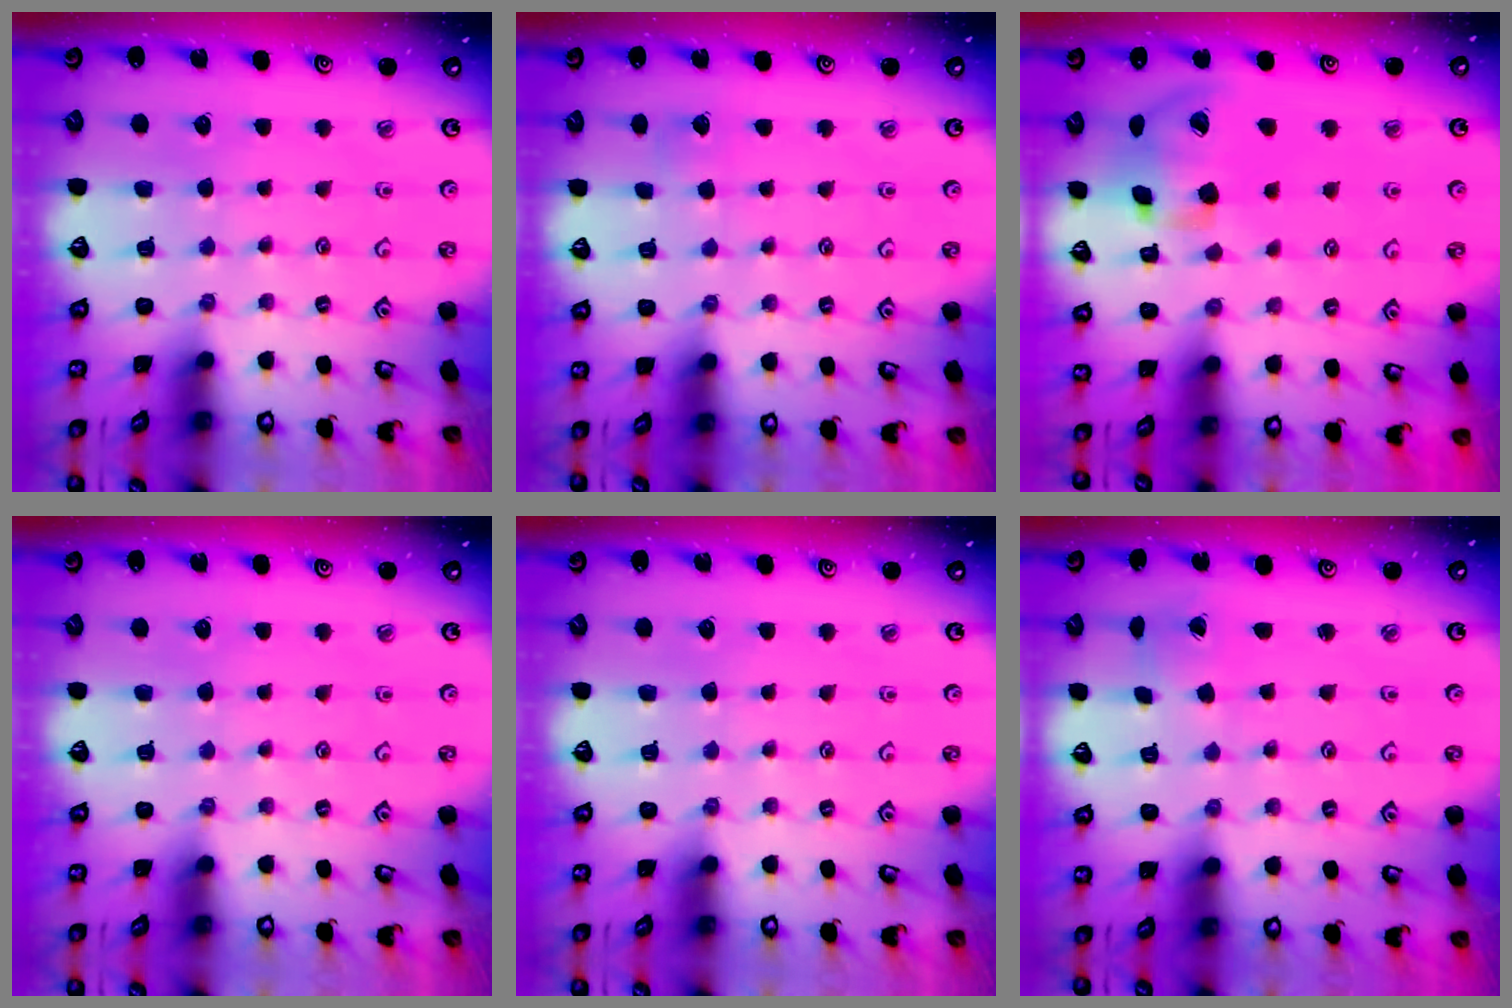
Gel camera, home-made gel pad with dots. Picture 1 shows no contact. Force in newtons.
{"total": 3.4, "press": 3.4, "slide": 0.3}
{"total": 14.9, "press": 14.8, "slide": 1.8}
{"total": 0.0}
{"total": 0.0}
{"total": 0.8, "press": 0.8, "slide": 0.1}